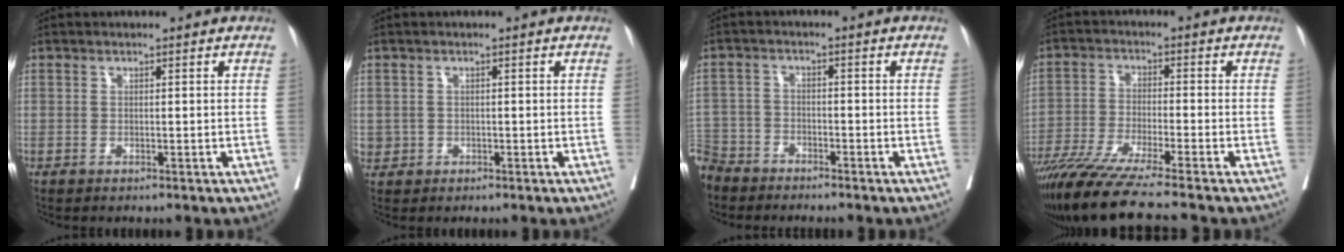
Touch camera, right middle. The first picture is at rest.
{"total": 1.6, "force": [-0.3, 1.6, 0.2], "torque": [0.004, 0.006, 0.000]}
{"total": 8.1, "force": [-7.0, 3.9, 1.1], "torque": [-0.038, -0.003, -0.138]}
{"total": 12.7, "force": [-10.7, -1.5, 6.8], "torque": [-0.102, -0.041, -0.179]}